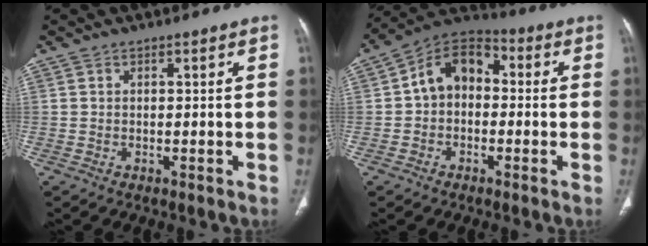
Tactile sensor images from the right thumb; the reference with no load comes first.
{"total": 10.6, "force": [0.3, 8.0, 7.0], "torque": [-0.083, 0.036, -0.015]}